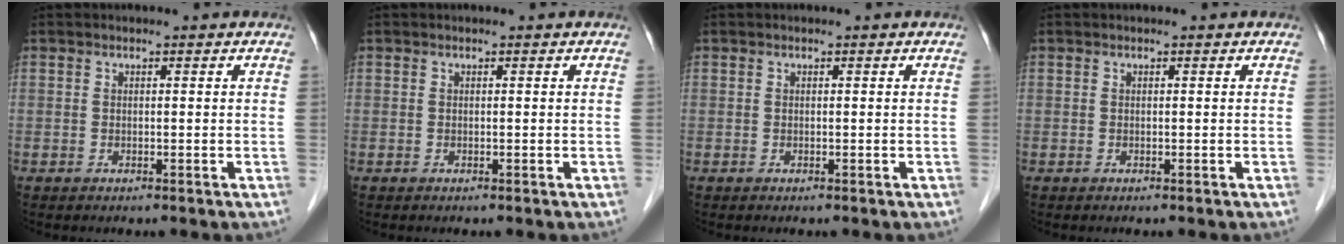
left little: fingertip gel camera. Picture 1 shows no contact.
{"total": 0.0}
{"total": 0.0}
{"total": 0.0}